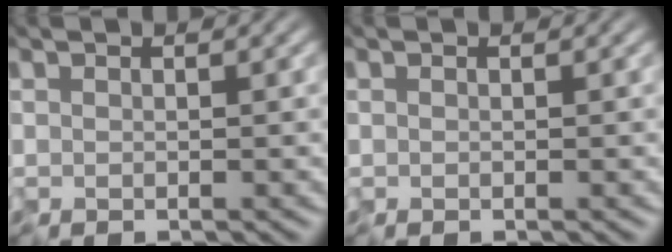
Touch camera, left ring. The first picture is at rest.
{"total": 0.0}